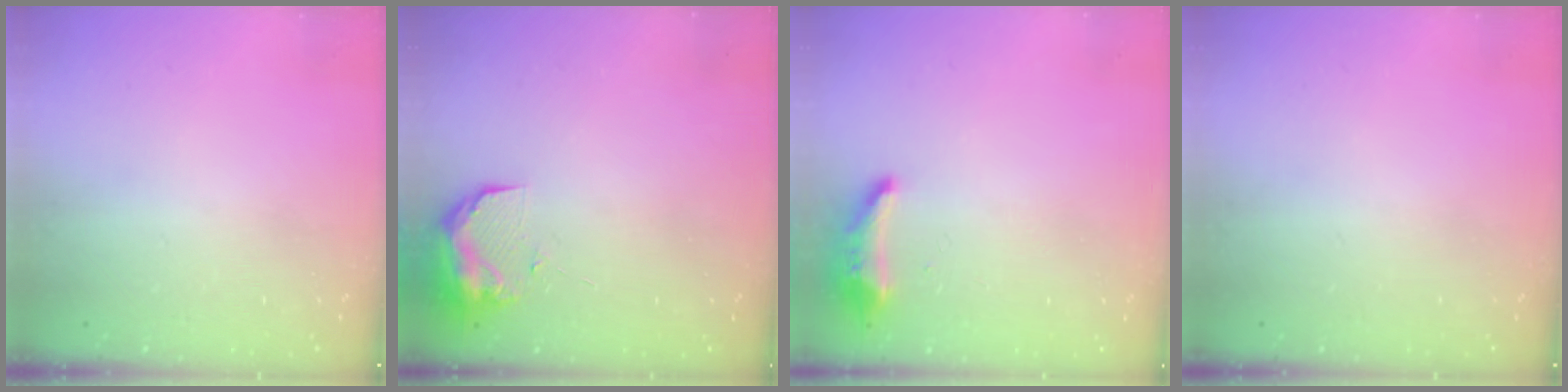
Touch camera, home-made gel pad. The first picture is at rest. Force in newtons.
{"total": 9.3, "press": 9.2, "slide": 0.7}
{"total": 10.1, "press": 9.0, "slide": 4.6}
{"total": 0.0}